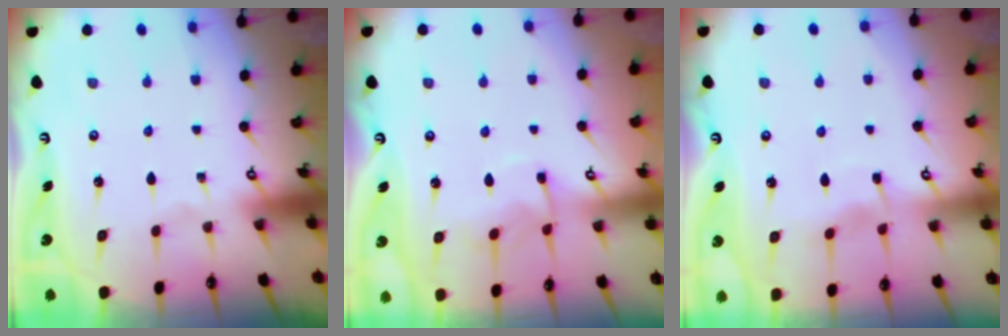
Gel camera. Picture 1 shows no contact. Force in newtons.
{"total": 6.0, "press": 6.0, "slide": 0.6}
{"total": 3.3, "press": 3.3, "slide": 0.4}